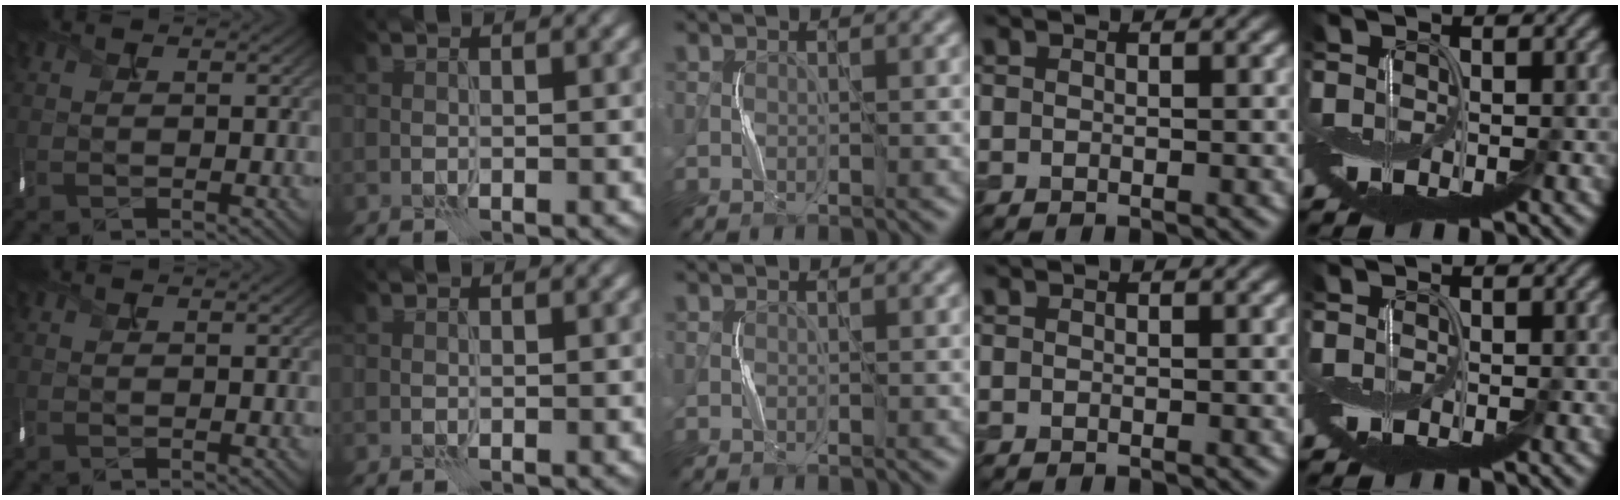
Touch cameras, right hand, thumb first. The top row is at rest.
{}